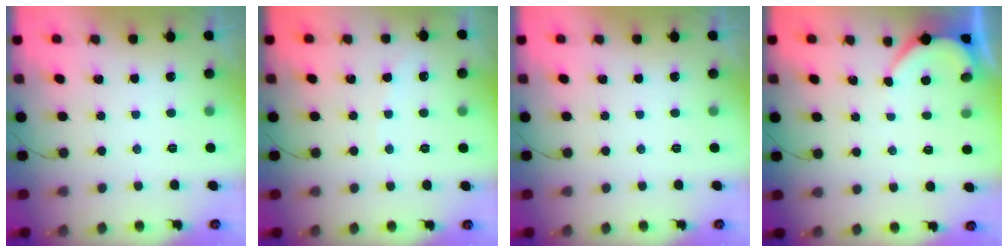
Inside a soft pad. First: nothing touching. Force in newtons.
{"total": 2.7, "press": 2.6, "slide": 0.4}
{"total": 0.0}
{"total": 2.6, "press": 2.6, "slide": 0.4}